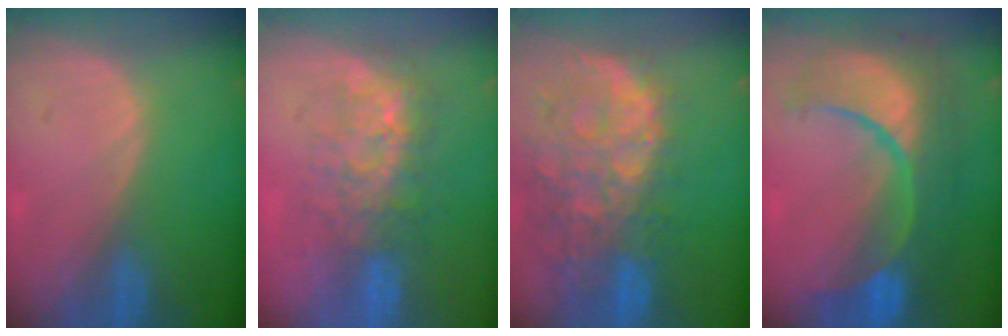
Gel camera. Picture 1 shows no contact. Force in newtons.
{"total": 7.7, "press": 7.4, "slide": 1.8}
{"total": 14.0, "press": 11.3, "slide": 8.2}
{"total": 12.6, "press": 12.5, "slide": 1.4}